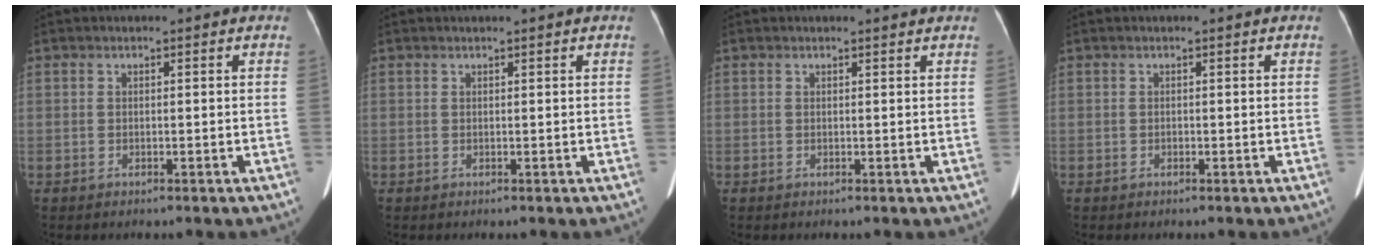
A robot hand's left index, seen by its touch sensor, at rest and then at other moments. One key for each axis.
{"total": 1.1, "fx": 1.0, "fy": -0.1, "fz": 0.6, "tx": -0.006, "ty": 0.013, "tz": 0.019}
{"total": 1.1, "fx": 1.1, "fy": 0.0, "fz": 0.1, "tx": -0.009, "ty": -0.003, "tz": 0.013}
{"total": 0.0}